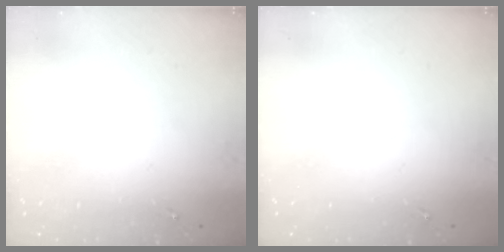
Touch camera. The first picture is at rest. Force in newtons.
{"total": 0.0}